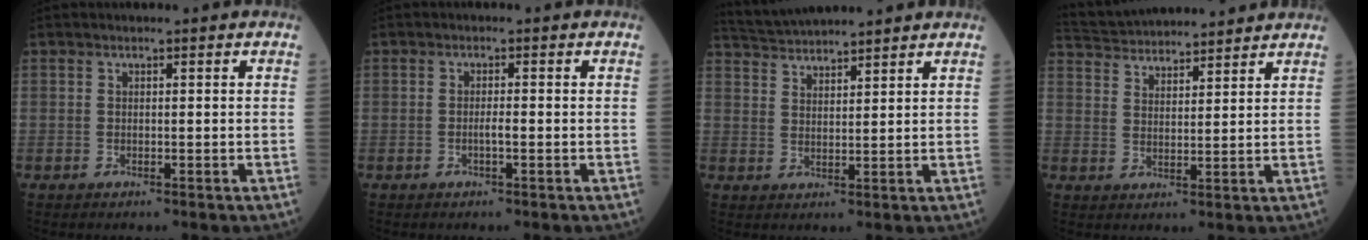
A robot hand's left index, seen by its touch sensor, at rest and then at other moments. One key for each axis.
{"total": 1.3, "fx": -0.6, "fy": 0.0, "fz": 1.1, "tx": -0.021, "ty": -0.002, "tz": -0.011}
{"total": 8.3, "fx": 8.0, "fy": 0.1, "fz": 2.2, "tx": -0.051, "ty": 0.036, "tz": 0.135}
{"total": 13.9, "fx": 13.2, "fy": 2.0, "fz": 3.8, "tx": -0.075, "ty": 0.040, "tz": 0.209}